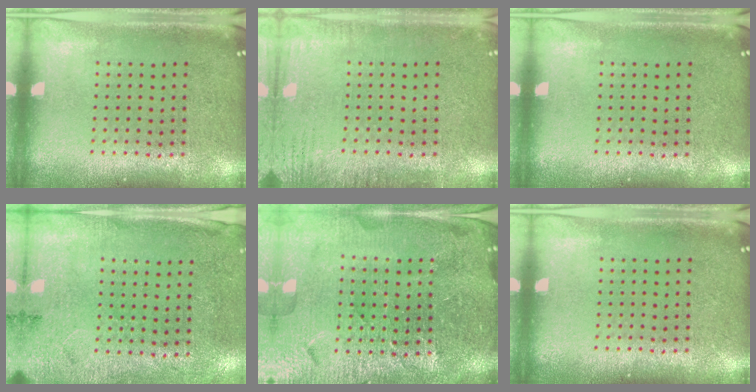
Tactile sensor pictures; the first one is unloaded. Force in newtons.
{"total": 2.5, "press": 2.5, "slide": 0.4}
{"total": 0.0}
{"total": 2.7, "press": 2.2, "slide": 1.6}
{"total": 5.1, "press": 4.7, "slide": 1.9}
{"total": 0.0}